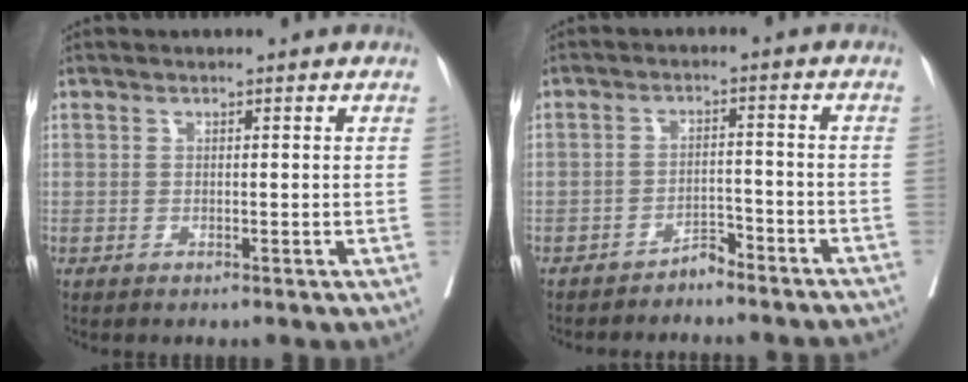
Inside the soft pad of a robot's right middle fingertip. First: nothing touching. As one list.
[{"total": 6.6, "force": [-6.2, 1.6, 1.6], "torque": [-0.001, 0.011, -0.086]}]